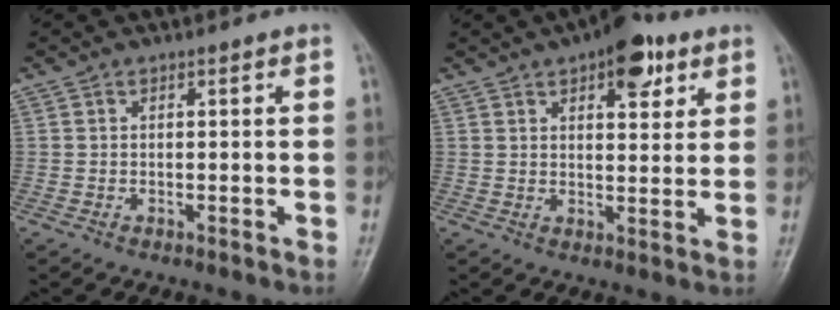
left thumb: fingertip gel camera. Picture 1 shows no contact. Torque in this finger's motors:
{"motor_torque": [1.46, 0.50, 1.04, -0.46, 0.01]}